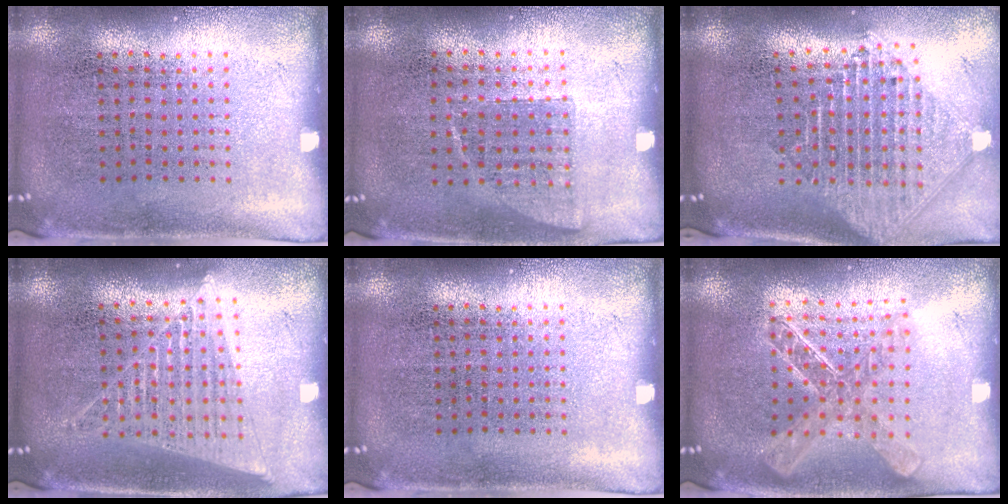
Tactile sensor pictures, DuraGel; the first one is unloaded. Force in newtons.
{"total": 0.8, "press": 0.7, "slide": 0.4}
{"total": 2.5, "press": 1.9, "slide": 1.5}
{"total": 1.5, "press": 1.4, "slide": 0.6}
{"total": 0.0}
{"total": 1.8, "press": 1.6, "slide": 0.8}